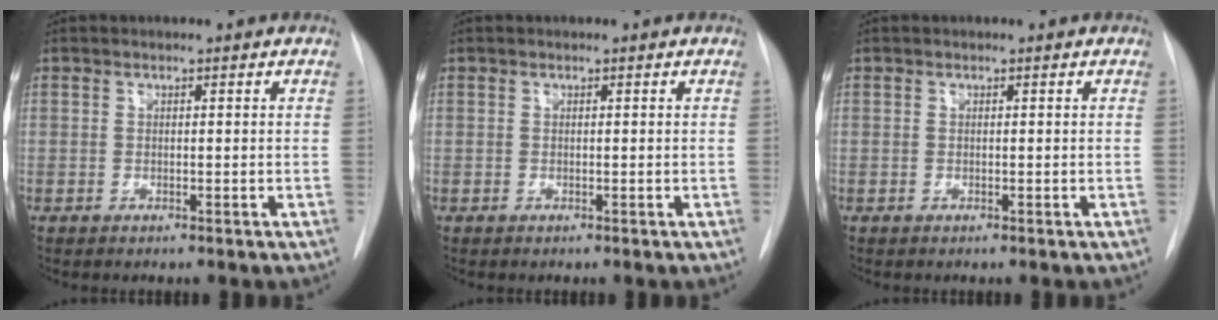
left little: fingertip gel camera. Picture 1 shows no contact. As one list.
[{"total": 0.0}, {"total": 0.0}]